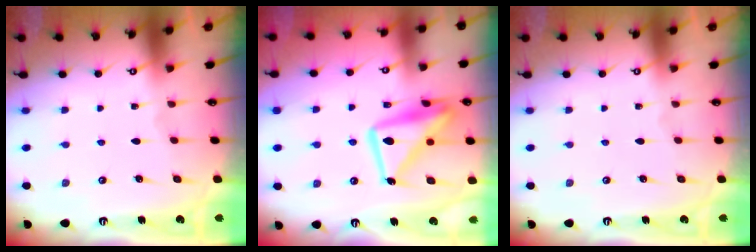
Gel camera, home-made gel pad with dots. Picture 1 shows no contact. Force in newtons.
{"total": 15.8, "press": 15.8, "slide": 1.5}
{"total": 0.0}